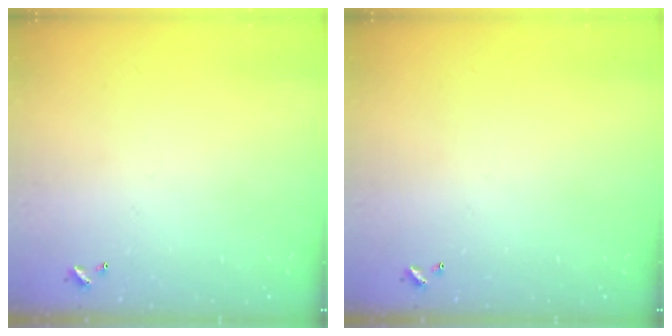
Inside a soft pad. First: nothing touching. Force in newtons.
{"total": 0.0}